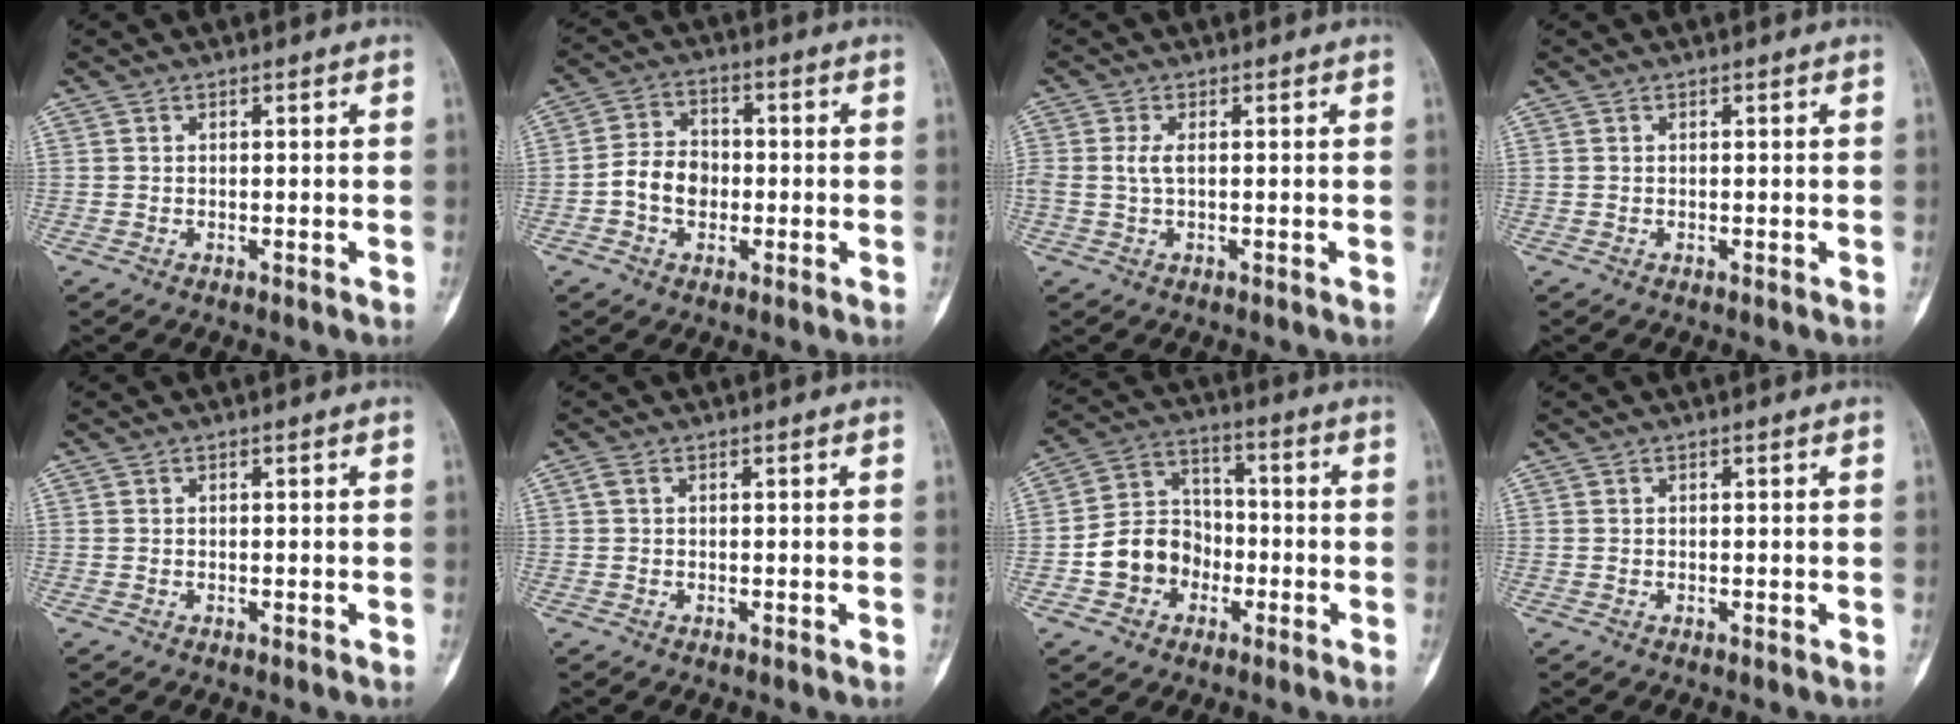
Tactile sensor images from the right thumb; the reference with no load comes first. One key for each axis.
{"total": 7.1, "fx": -1.4, "fy": 5.5, "fz": 4.4, "tx": -0.062, "ty": 0.023, "tz": -0.034}
{"total": 2.2, "fx": 0.1, "fy": 0.9, "fz": 2.0, "tx": -0.053, "ty": 0.000, "tz": 0.002}
{"total": 0.0}
{"total": 0.0}
{"total": 1.0, "fx": 0.2, "fy": 0.6, "fz": 0.8, "tx": -0.020, "ty": 0.008, "tz": 0.005}
{"total": 10.9, "fx": -3.3, "fy": 9.2, "fz": 4.8, "tx": -0.053, "ty": 0.042, "tz": -0.062}
{"total": 0.0}